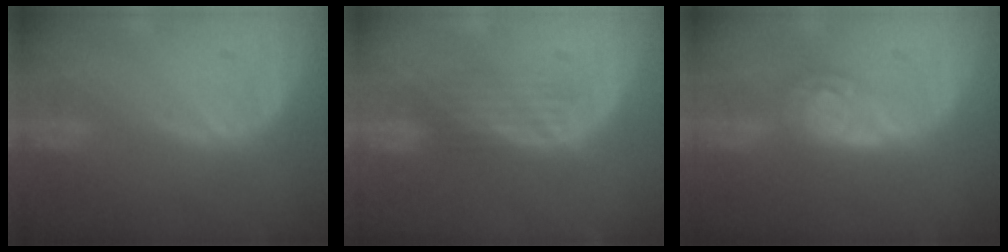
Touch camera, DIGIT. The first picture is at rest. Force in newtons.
{"total": 4.4, "press": 3.7, "slide": 2.4}
{"total": 5.7, "press": 5.6, "slide": 0.4}